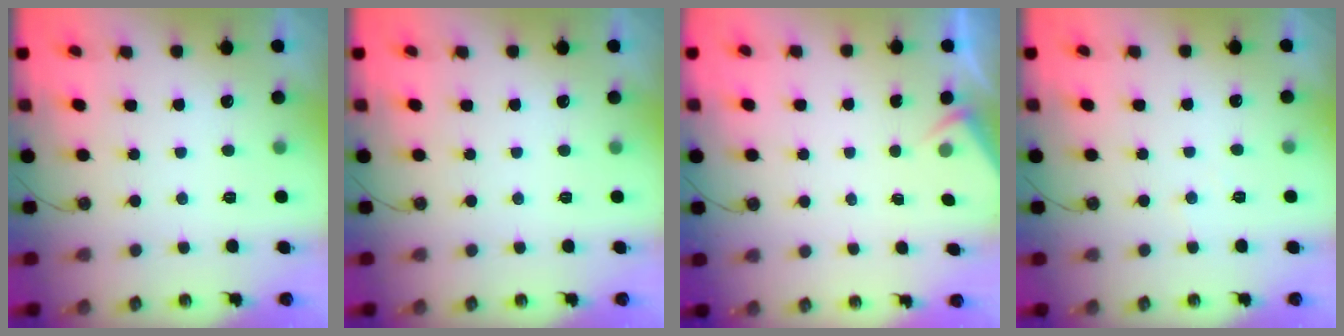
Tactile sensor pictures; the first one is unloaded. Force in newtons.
{"total": 0.0}
{"total": 2.6, "press": 2.6, "slide": 0.4}
{"total": 3.7, "press": 3.7, "slide": 0.6}